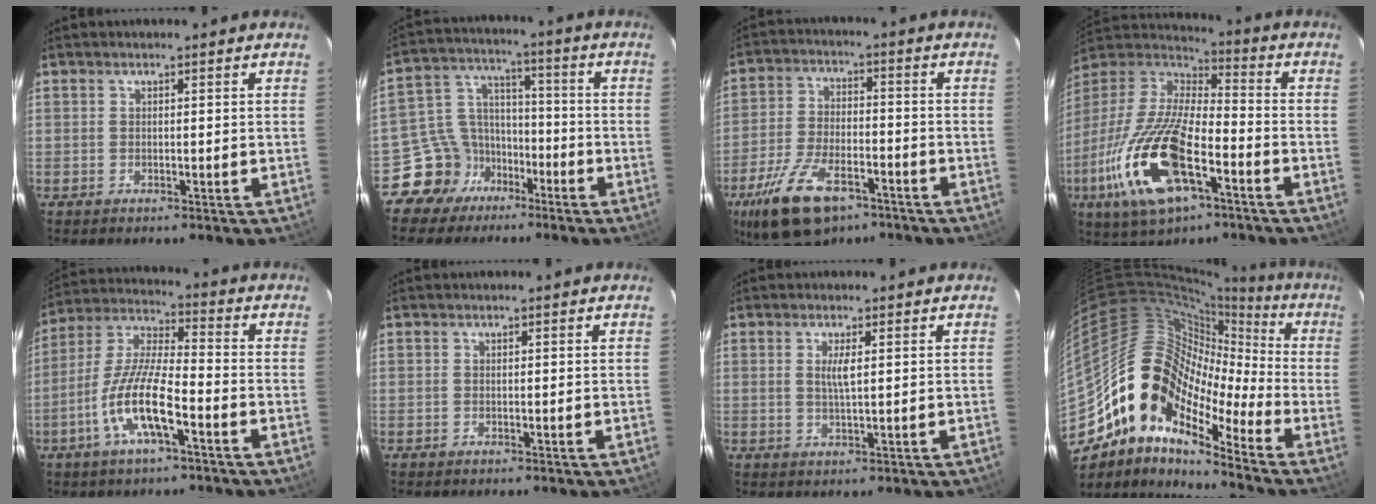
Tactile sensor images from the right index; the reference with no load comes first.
{"total": 9.9, "force": [-6.6, 7.3, 1.0], "torque": [-0.032, 0.053, -0.115]}
{"total": 15.7, "force": [-9.8, 7.3, 9.9], "torque": [-0.215, -0.022, -0.175]}
{"total": 23.4, "force": [-10.0, 9.3, 19.0], "torque": [-0.397, -0.043, -0.189]}
{"total": 12.5, "force": [-5.5, 2.6, 10.9], "torque": [-0.228, -0.003, -0.108]}
{"total": 0.0}
{"total": 2.6, "force": [0.6, 0.3, 2.5], "torque": [-0.047, -0.002, 0.011]}
{"total": 15.7, "force": [-8.8, 8.8, 9.6], "torque": [-0.157, 0.015, -0.191]}